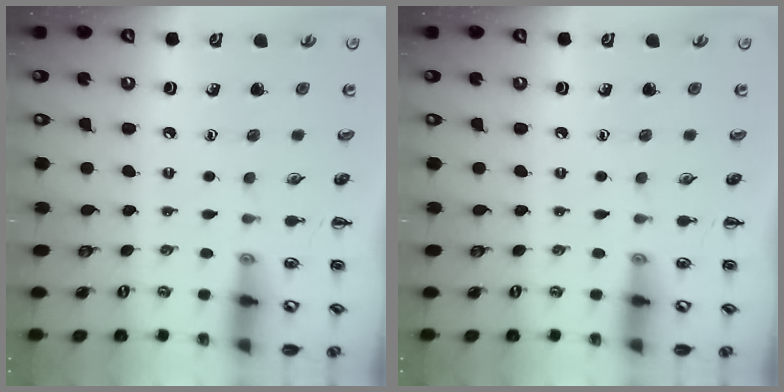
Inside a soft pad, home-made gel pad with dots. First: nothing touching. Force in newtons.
{"total": 0.0}